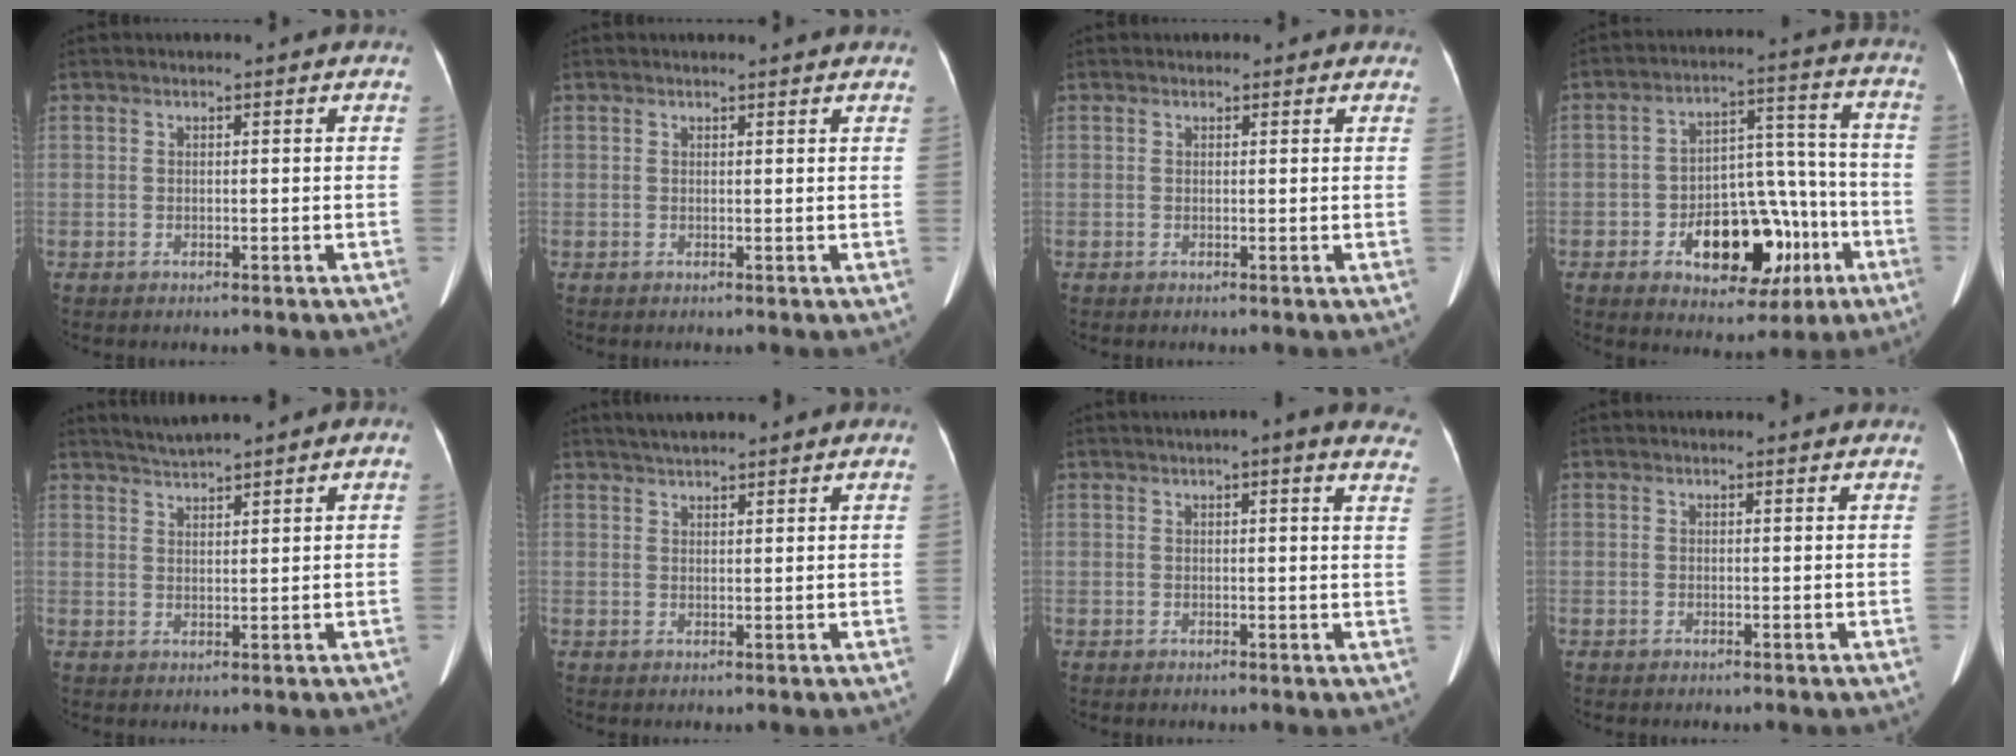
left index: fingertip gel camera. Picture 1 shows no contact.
{"total": 3.0, "force": [2.8, 0.3, 0.9], "torque": [-0.017, 0.010, 0.028]}
{"total": 1.3, "force": [1.0, 0.8, 0.2], "torque": [0.000, 0.005, 0.006]}
{"total": 14.7, "force": [-5.9, 7.9, 10.9], "torque": [-0.158, 0.029, -0.075]}
{"total": 3.3, "force": [2.9, -0.1, 1.6], "torque": [-0.036, 0.019, 0.057]}
{"total": 4.3, "force": [3.7, 0.7, 2.1], "torque": [-0.033, 0.024, 0.062]}
{"total": 9.1, "force": [6.9, 1.5, 5.7], "torque": [-0.052, 0.003, 0.060]}
{"total": 0.6, "force": [0.4, 0.4, 0.1], "torque": [-0.008, 0.003, 0.000]}